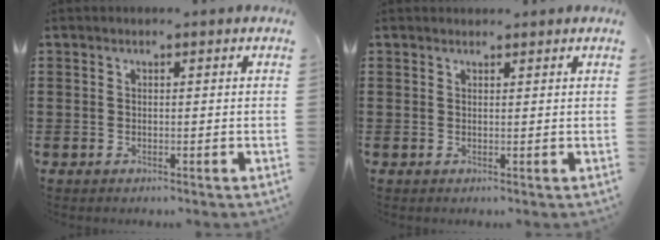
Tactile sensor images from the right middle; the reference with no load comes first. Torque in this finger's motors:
{"motor_torque": [0.17, -0.18, 0.00, 0.00]}